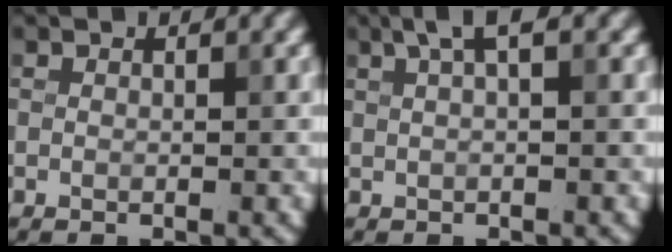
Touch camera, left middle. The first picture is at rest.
{"total": 2.1, "force": [1.1, 0.4, 1.8], "torque": [-0.030, 0.006, 0.019]}